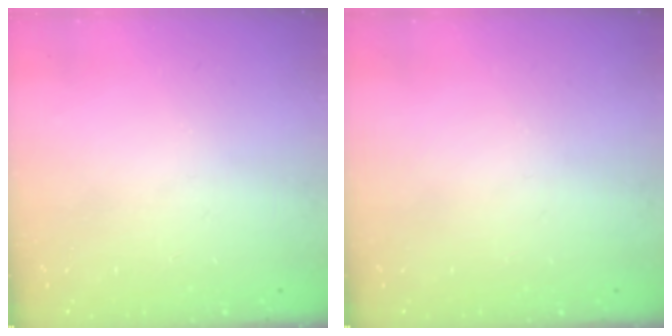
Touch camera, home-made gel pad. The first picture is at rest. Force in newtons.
{"total": 0.0}